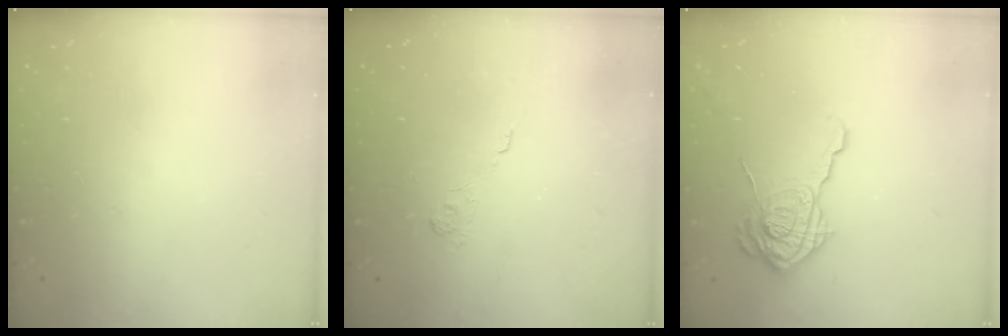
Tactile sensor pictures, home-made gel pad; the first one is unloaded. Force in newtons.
{"total": 1.9, "press": 1.3, "slide": 1.3}
{"total": 16.6, "press": 16.6, "slide": 0.7}